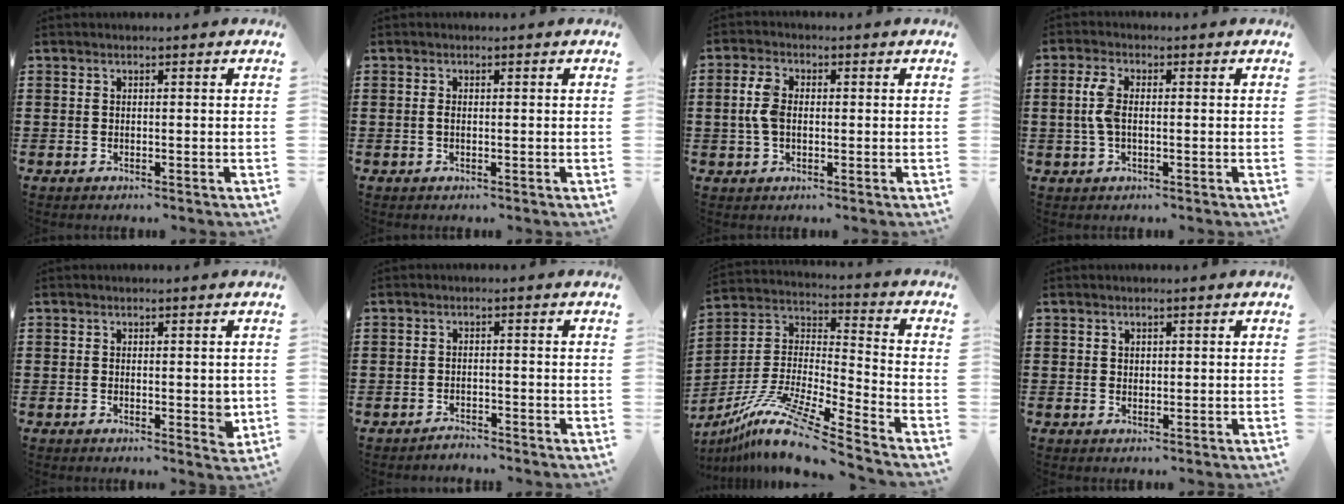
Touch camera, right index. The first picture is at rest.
{"total": 0.8, "force": [-0.1, 0.3, 0.8], "torque": [-0.024, -0.004, -0.004]}
{"total": 4.5, "force": [0.2, 2.8, 3.5], "torque": [-0.088, 0.006, -0.003]}
{"total": 4.5, "force": [0.1, 2.2, 3.9], "torque": [-0.102, 0.000, -0.007]}
{"total": 2.1, "force": [0.1, 0.9, 1.9], "torque": [-0.027, 0.002, -0.001]}
{"total": 1.6, "force": [-1.6, 0.2, -0.1], "torque": [-0.003, 0.006, -0.036]}
{"total": 11.9, "force": [-9.6, 0.0, 7.0], "torque": [-0.145, -0.001, -0.191]}
{"total": 0.9, "force": [0.6, 0.7, 0.2], "torque": [-0.006, 0.003, 0.011]}